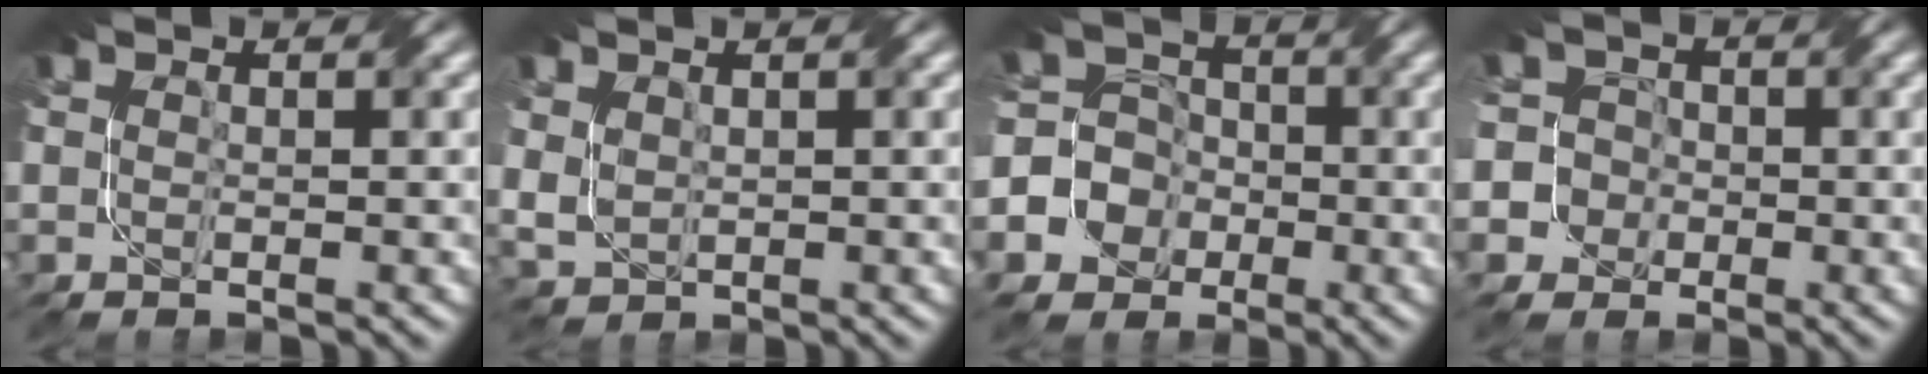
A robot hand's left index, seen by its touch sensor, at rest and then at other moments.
{"total": 1.9, "force": [0.7, 1.4, 1.1], "torque": [-0.036, 0.000, 0.015]}
{"total": 8.2, "force": [-3.6, 7.2, 1.4], "torque": [-0.034, 0.006, -0.091]}
{"total": 5.4, "force": [-2.0, 5.0, 0.8], "torque": [-0.010, 0.019, -0.077]}